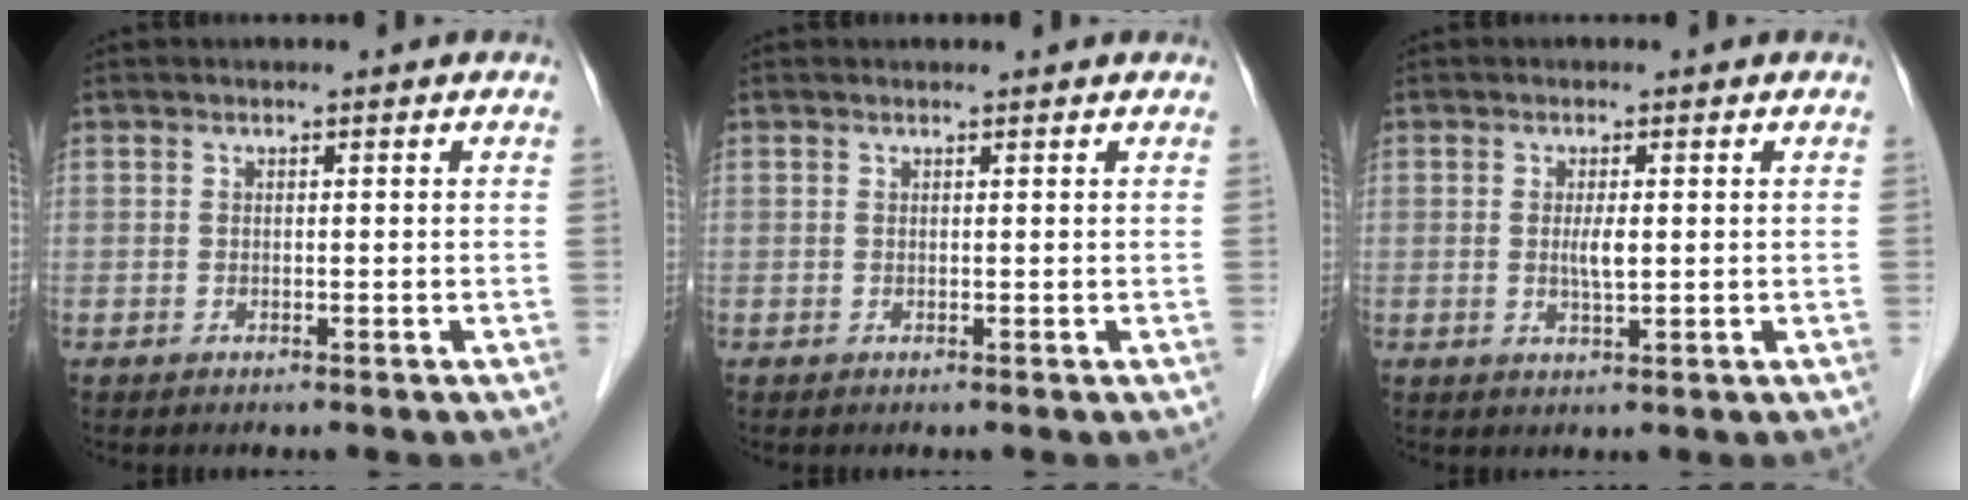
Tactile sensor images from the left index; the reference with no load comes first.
{"total": 1.2, "force": [1.2, 0.1, 0.2], "torque": [-0.010, 0.008, 0.015]}
{"total": 2.3, "force": [0.2, 0.3, 2.3], "torque": [-0.047, -0.003, 0.005]}